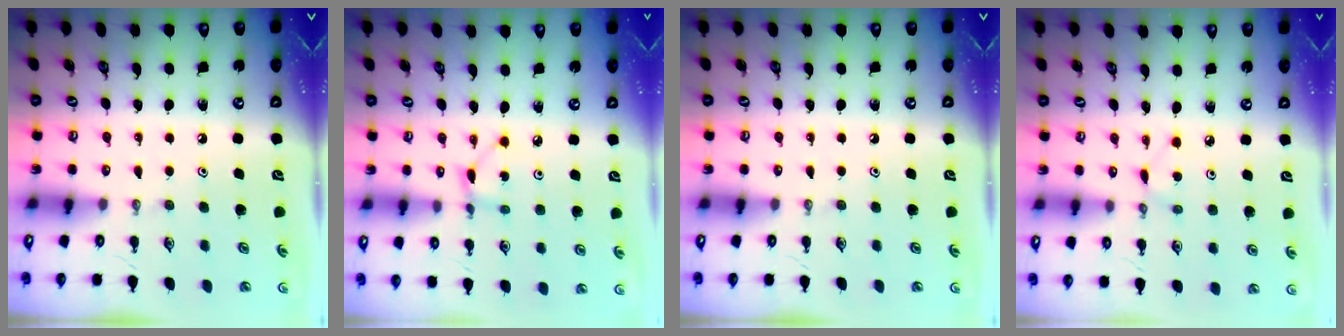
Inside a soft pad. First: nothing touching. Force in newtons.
{"total": 1.9, "press": 1.9, "slide": 0.3}
{"total": 0.0}
{"total": 2.2, "press": 2.2, "slide": 0.3}